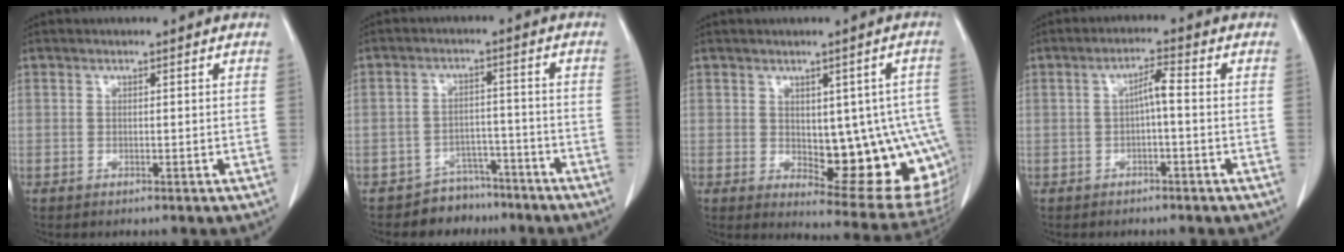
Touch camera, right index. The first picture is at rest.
{"total": 5.6, "force": [-4.7, 3.1, -0.4], "torque": [0.013, 0.024, -0.074]}
{"total": 15.8, "force": [-1.5, 6.2, 14.5], "torque": [-0.126, 0.007, 0.005]}
{"total": 3.1, "force": [-0.3, 0.3, 3.1], "torque": [-0.053, 0.011, -0.004]}